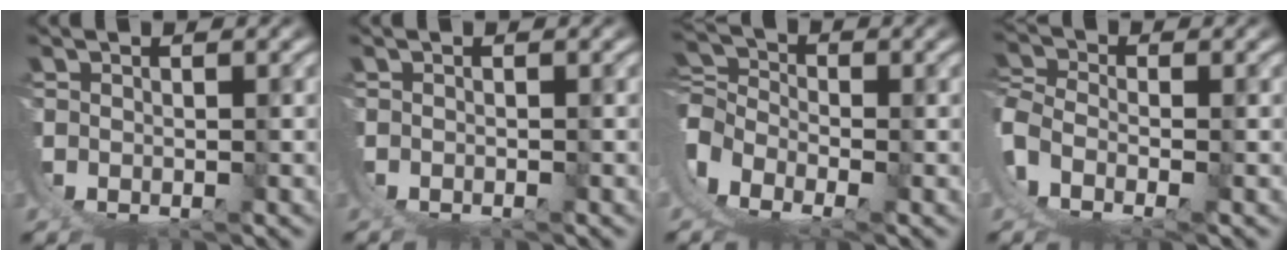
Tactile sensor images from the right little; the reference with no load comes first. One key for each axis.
{"total": 1.1, "fx": -1.0, "fy": 0.2, "fz": -0.2, "tx": 0.000, "ty": -0.004, "tz": -0.016}
{"total": 7.4, "fx": -1.8, "fy": 6.1, "fz": 3.8, "tx": -0.100, "ty": -0.037, "tz": -0.028}
{"total": 4.7, "fx": -2.0, "fy": 2.6, "fz": 3.4, "tx": -0.089, "ty": -0.028, "tz": -0.024}